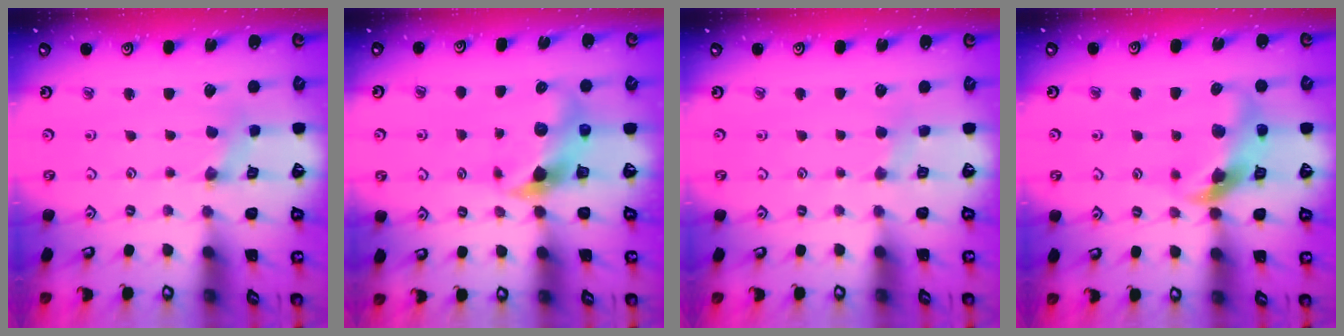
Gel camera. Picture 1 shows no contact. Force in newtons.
{"total": 7.3, "press": 7.3, "slide": 0.9}
{"total": 2.3, "press": 2.3, "slide": 0.3}
{"total": 12.9, "press": 12.8, "slide": 1.9}